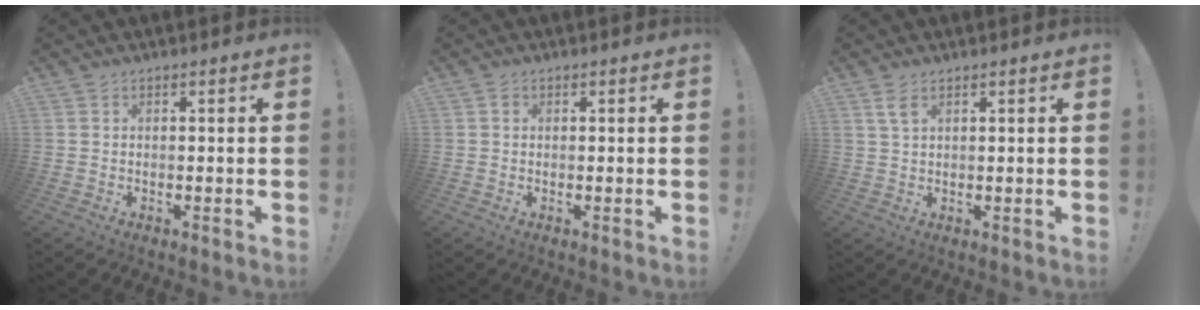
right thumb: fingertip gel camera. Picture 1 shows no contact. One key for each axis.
{"total": 0.7, "fx": 0.0, "fy": 0.7, "fz": 0.2, "tx": 0.003, "ty": 0.001, "tz": -0.002}
{"total": 3.2, "fx": 1.7, "fy": 1.3, "fz": 2.4, "tx": -0.044, "ty": -0.004, "tz": 0.031}